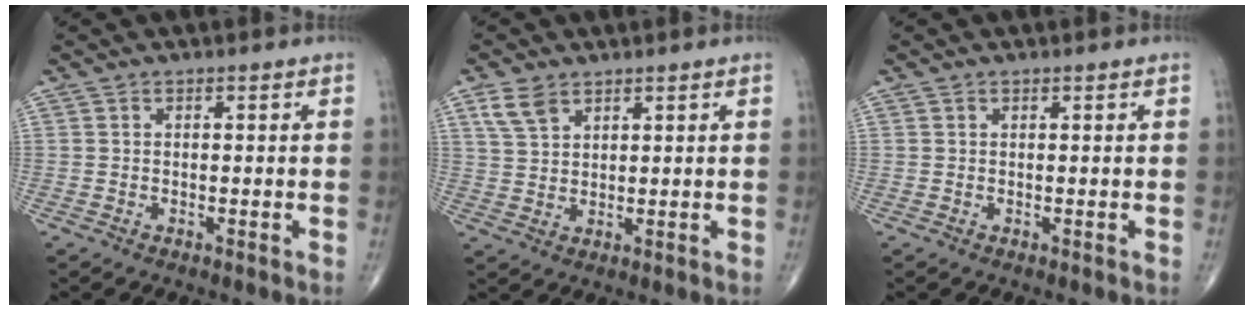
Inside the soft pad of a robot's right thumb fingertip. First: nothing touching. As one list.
[{"total": 4.8, "force": [3.0, 2.8, 2.5], "torque": [-0.044, -0.008, 0.065]}, {"total": 0.0}]